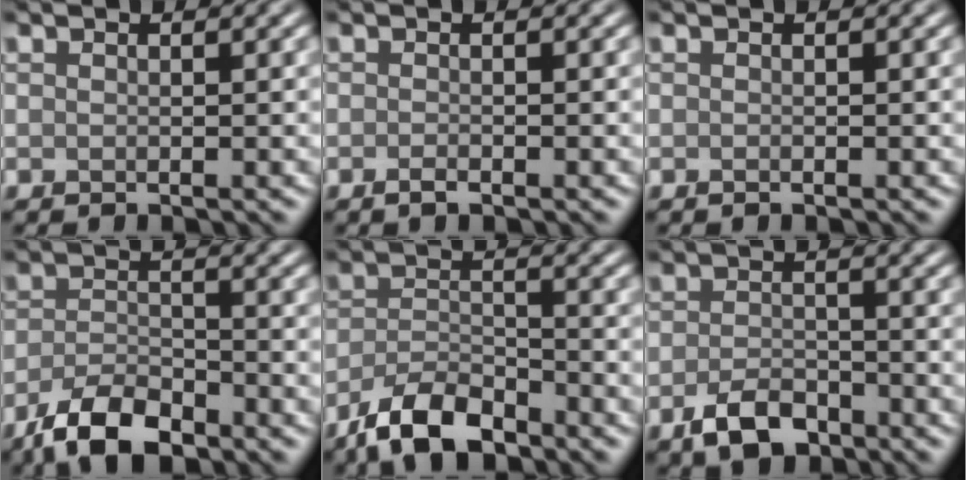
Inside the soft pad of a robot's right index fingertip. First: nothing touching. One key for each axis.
{"total": 0.7, "fx": -0.5, "fy": 0.1, "fz": 0.5, "tx": -0.009, "ty": -0.001, "tz": -0.008}
{"total": 0.0}
{"total": 5.4, "fx": -3.8, "fy": 2.2, "fz": 3.1, "tx": -0.056, "ty": -0.007, "tz": -0.076}
{"total": 5.6, "fx": -4.1, "fy": 2.2, "fz": 3.0, "tx": -0.053, "ty": -0.007, "tz": -0.083}
{"total": 3.6, "fx": -2.2, "fy": 2.0, "fz": 2.0, "tx": -0.035, "ty": 0.000, "tz": -0.045}